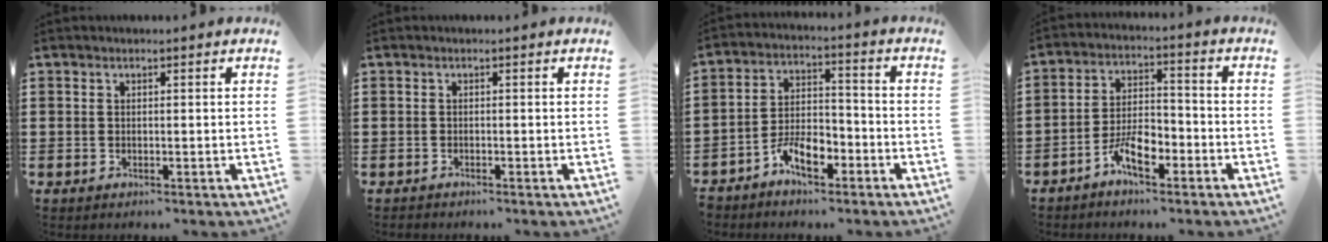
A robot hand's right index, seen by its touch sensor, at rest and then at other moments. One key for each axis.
{"total": 0.6, "fx": -0.6, "fy": 0.1, "fz": -0.1, "tx": 0.000, "ty": 0.001, "tz": -0.013}
{"total": 6.2, "fx": -4.1, "fy": 2.8, "fz": 3.7, "tx": -0.075, "ty": 0.013, "tz": -0.080}
{"total": 6.4, "fx": -3.8, "fy": 2.7, "fz": 4.5, "tx": -0.092, "ty": 0.006, "tz": -0.074}